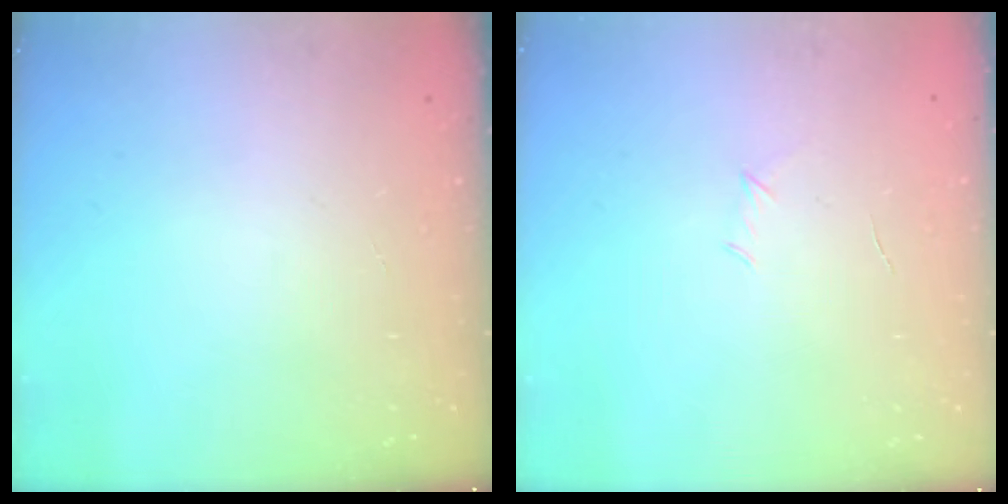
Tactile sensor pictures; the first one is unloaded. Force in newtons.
{"total": 3.0, "press": 2.9, "slide": 0.8}